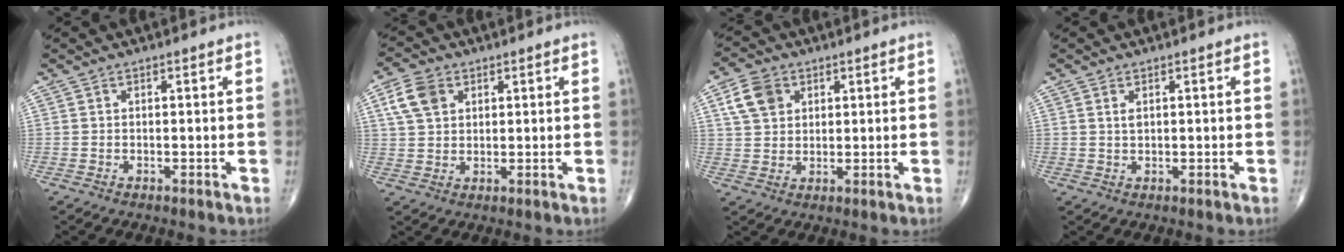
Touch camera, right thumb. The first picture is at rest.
{"total": 6.5, "force": [2.6, 4.6, 3.8], "torque": [-0.064, 0.002, 0.049]}
{"total": 6.9, "force": [2.7, 5.1, 3.6], "torque": [-0.052, -0.001, 0.051]}
{"total": 1.5, "force": [0.6, 0.8, 1.1], "torque": [-0.021, -0.001, 0.013]}